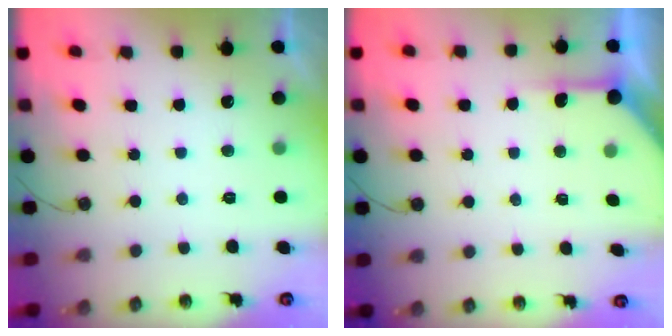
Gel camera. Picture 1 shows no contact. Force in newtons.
{"total": 5.0, "press": 4.9, "slide": 0.3}